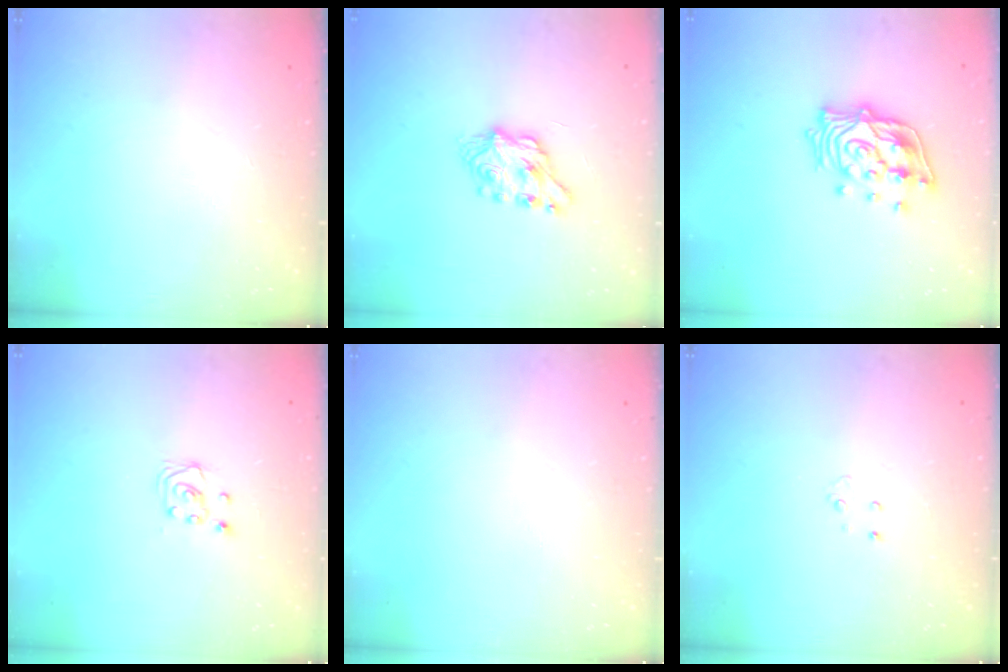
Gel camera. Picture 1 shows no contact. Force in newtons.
{"total": 7.2, "press": 7.2, "slide": 0.1}
{"total": 16.0, "press": 15.9, "slide": 2.3}
{"total": 2.0, "press": 2.0, "slide": 0.2}
{"total": 0.0}
{"total": 2.9, "press": 2.9, "slide": 0.2}